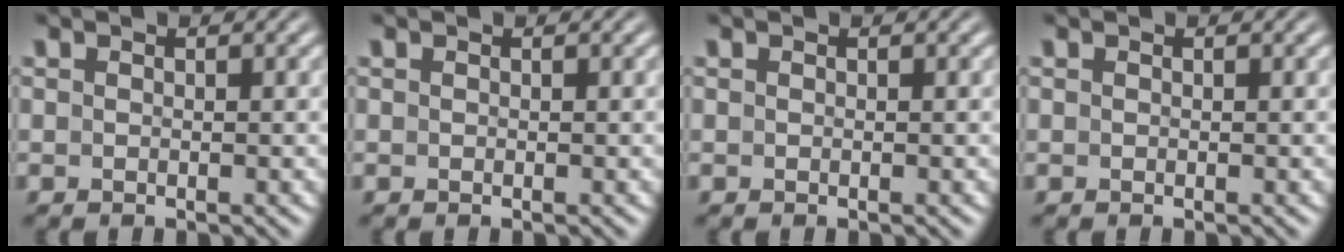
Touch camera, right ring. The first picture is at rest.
{"total": 0.0}
{"total": 0.0}
{"total": 0.0}